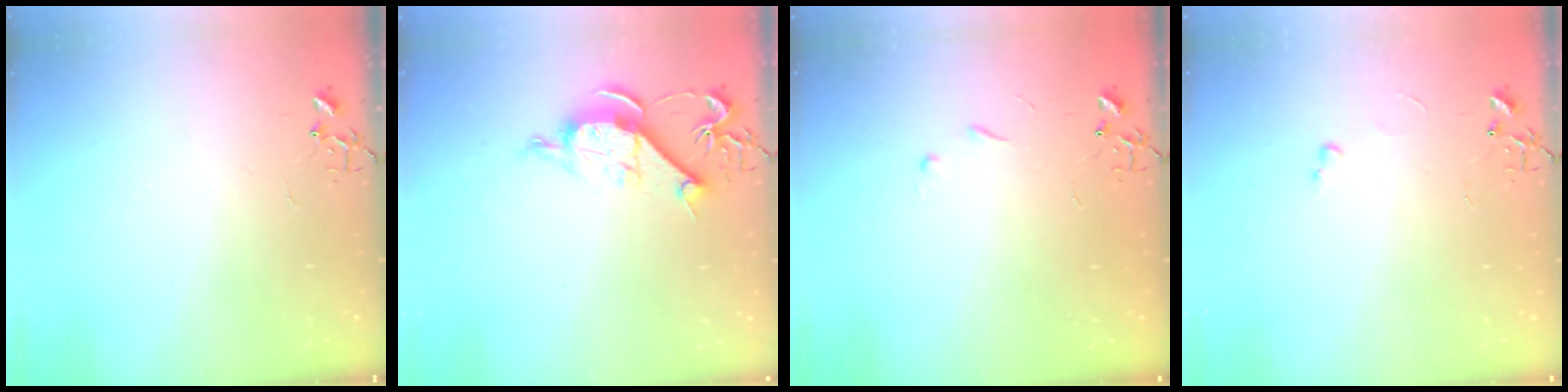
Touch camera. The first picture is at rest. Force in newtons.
{"total": 10.4, "press": 10.4, "slide": 1.2}
{"total": 5.3, "press": 5.2, "slide": 0.7}
{"total": 2.4, "press": 2.3, "slide": 0.4}